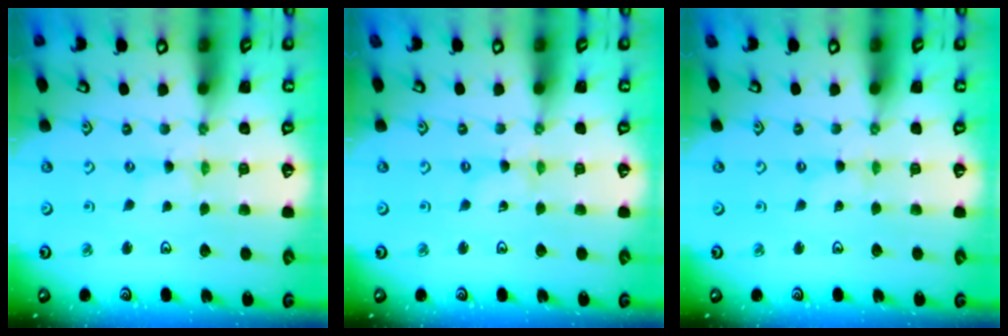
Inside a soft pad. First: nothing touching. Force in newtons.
{"total": 0.0}
{"total": 1.2, "press": 1.1, "slide": 0.3}